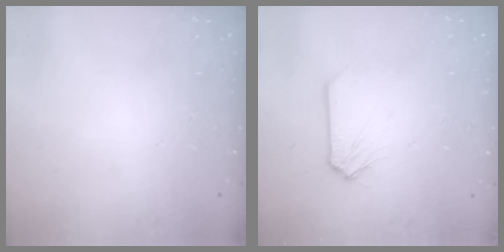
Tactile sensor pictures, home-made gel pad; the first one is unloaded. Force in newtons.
{"total": 0.0}